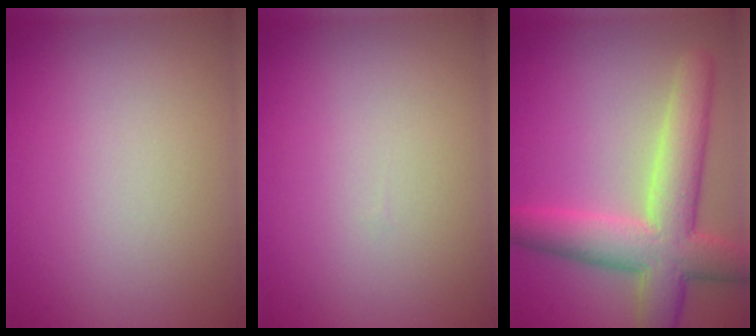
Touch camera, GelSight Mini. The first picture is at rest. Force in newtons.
{"total": 0.0}
{"total": 7.9, "press": 7.9, "slide": 0.5}